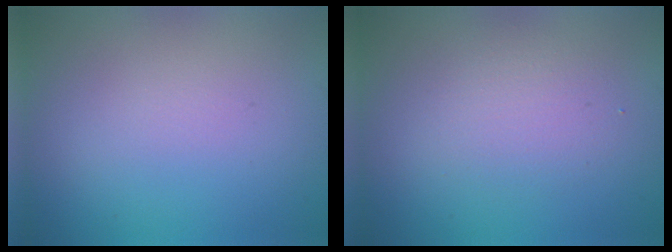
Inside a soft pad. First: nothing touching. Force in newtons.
{"total": 2.3, "press": 2.3, "slide": 0.2}